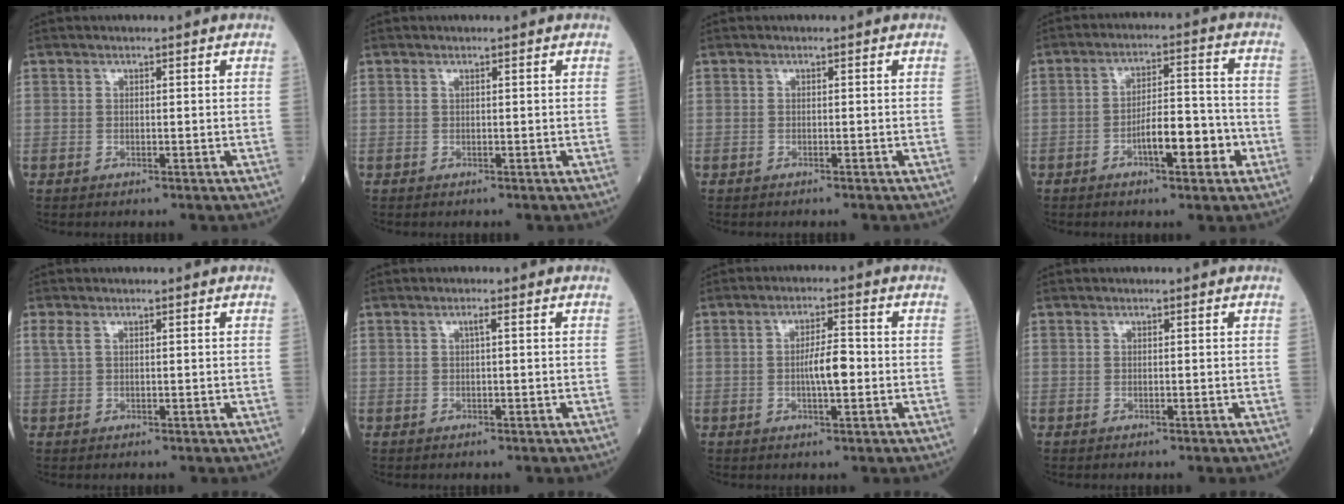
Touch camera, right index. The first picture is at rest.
{"total": 0.0}
{"total": 0.5, "force": [-0.5, 0.0, 0.1], "torque": [-0.007, 0.000, -0.011]}
{"total": 7.9, "force": [-3.2, 2.2, 6.8], "torque": [-0.115, 0.016, -0.046]}
{"total": 1.4, "force": [0.7, 0.6, 1.0], "torque": [-0.035, 0.016, 0.018]}
{"total": 0.8, "force": [0.2, -0.1, 0.8], "torque": [-0.015, 0.001, 0.004]}
{"total": 4.6, "force": [-0.6, 0.9, 4.5], "torque": [-0.081, 0.003, -0.011]}
{"total": 0.0}